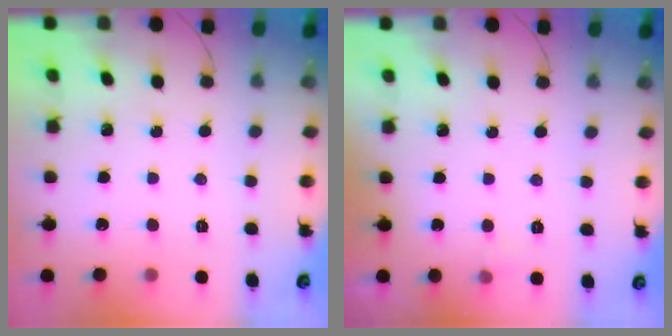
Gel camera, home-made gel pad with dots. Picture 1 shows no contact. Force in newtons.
{"total": 2.6, "press": 2.4, "slide": 1.0}